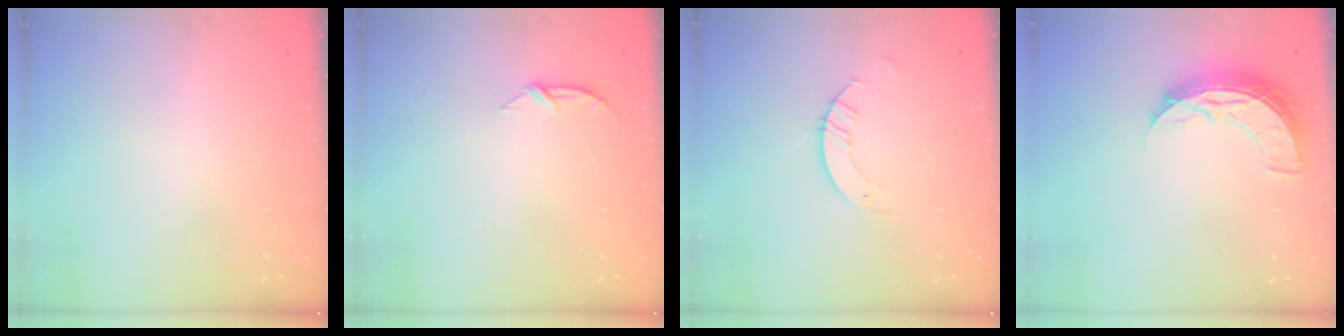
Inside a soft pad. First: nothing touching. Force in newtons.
{"total": 4.3, "press": 4.3, "slide": 0.4}
{"total": 3.3, "press": 3.3, "slide": 0.2}
{"total": 8.3, "press": 8.3, "slide": 0.4}